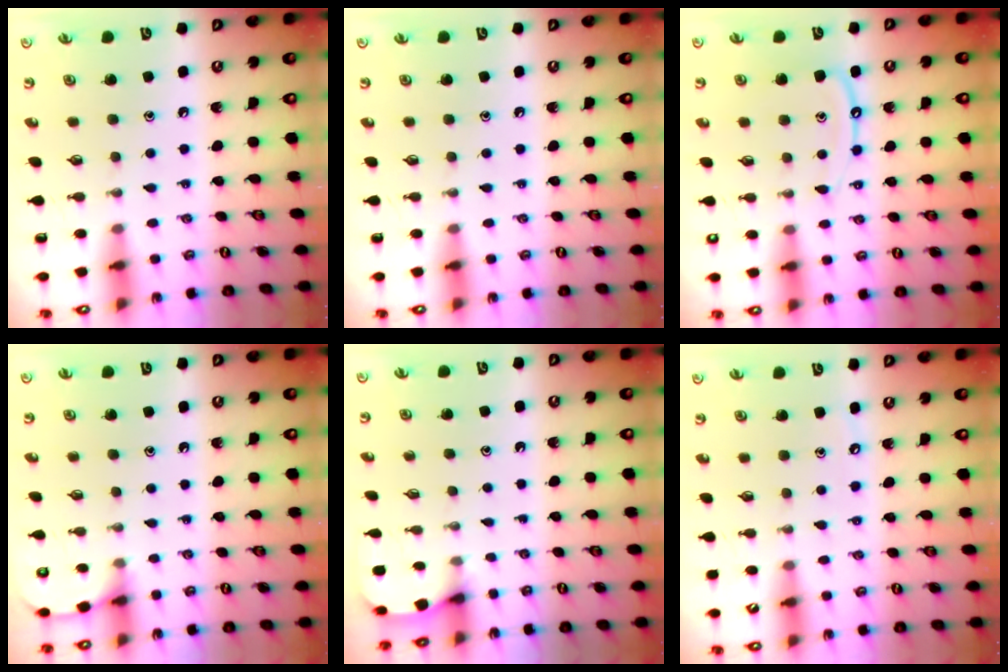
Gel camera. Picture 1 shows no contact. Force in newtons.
{"total": 0.0}
{"total": 9.1, "press": 9.1, "slide": 0.9}
{"total": 4.3, "press": 4.2, "slide": 0.5}
{"total": 2.2, "press": 2.2, "slide": 0.3}
{"total": 3.7, "press": 3.7, "slide": 0.3}